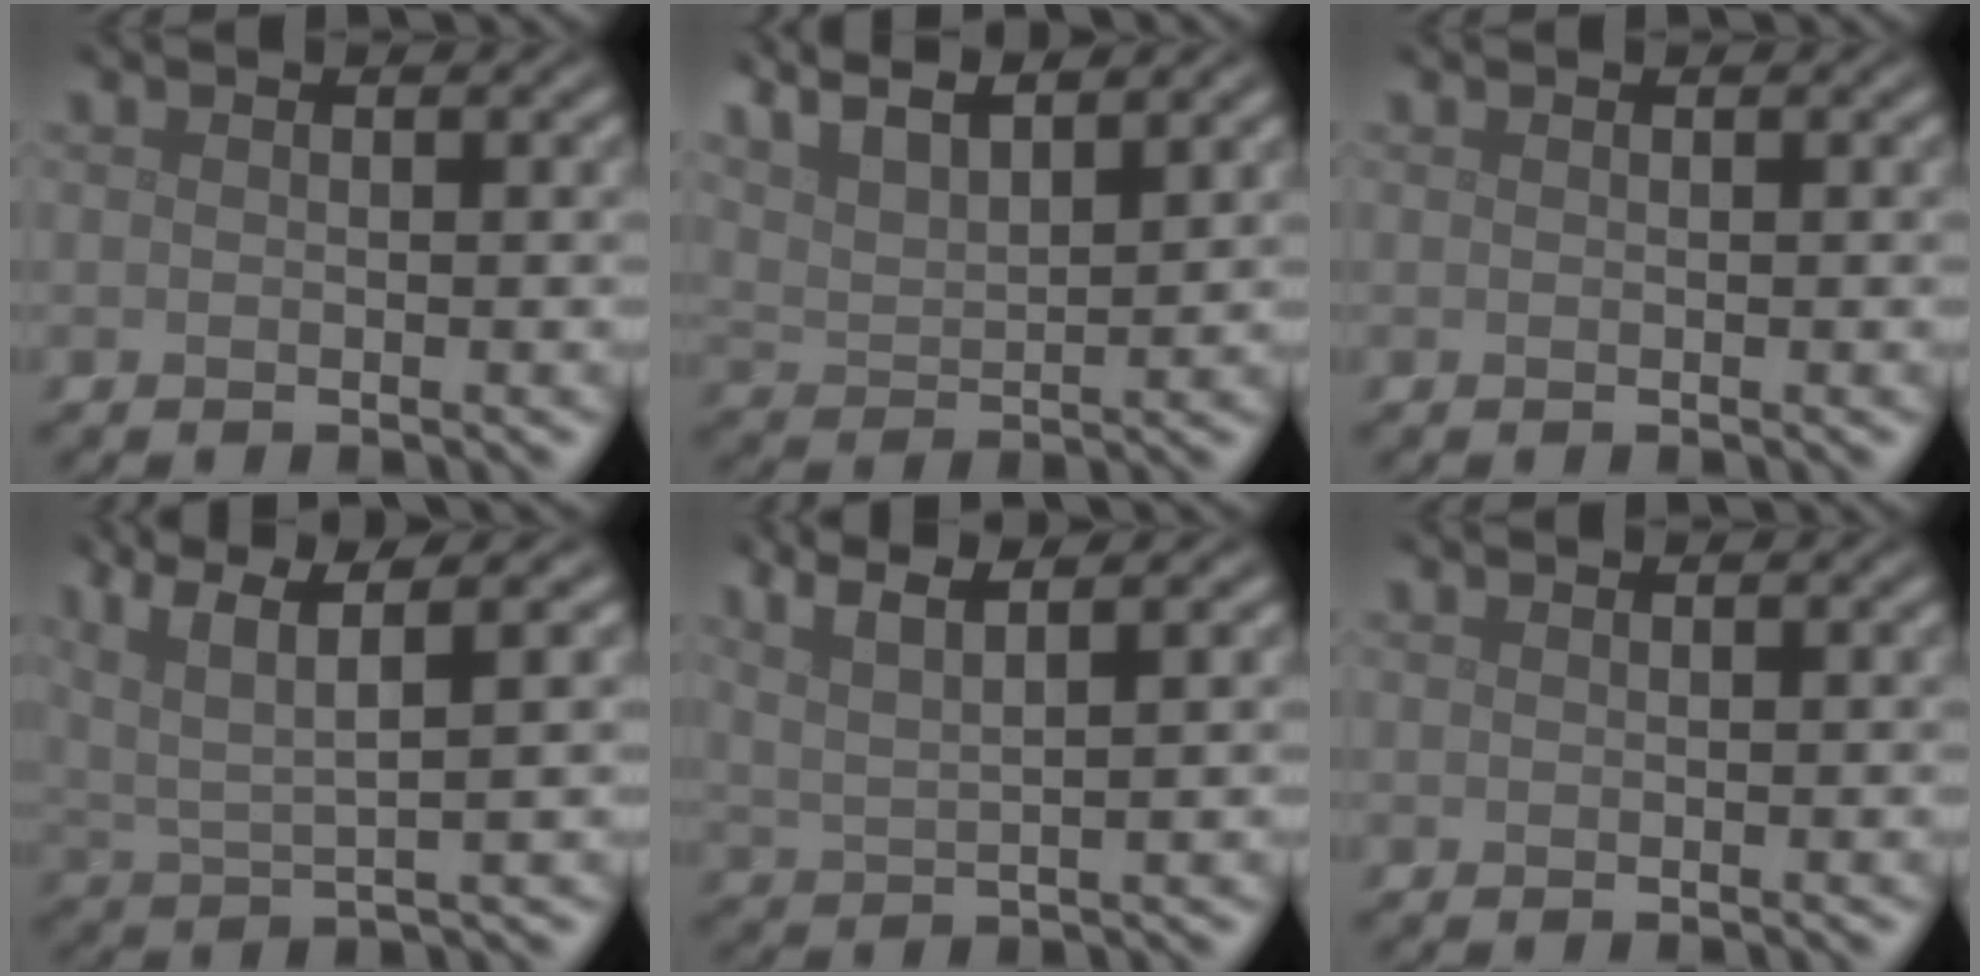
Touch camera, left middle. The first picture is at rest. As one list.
[{"total": 8.3, "force": [6.4, 2.4, 4.7], "torque": [-0.083, 0.022, 0.085]}, {"total": 0.0}, {"total": 6.1, "force": [3.4, 1.4, 4.9], "torque": [-0.100, 0.012, 0.065]}, {"total": 4.7, "force": [2.9, 1.0, 3.5], "torque": [-0.065, 0.015, 0.044]}, {"total": 0.0}]